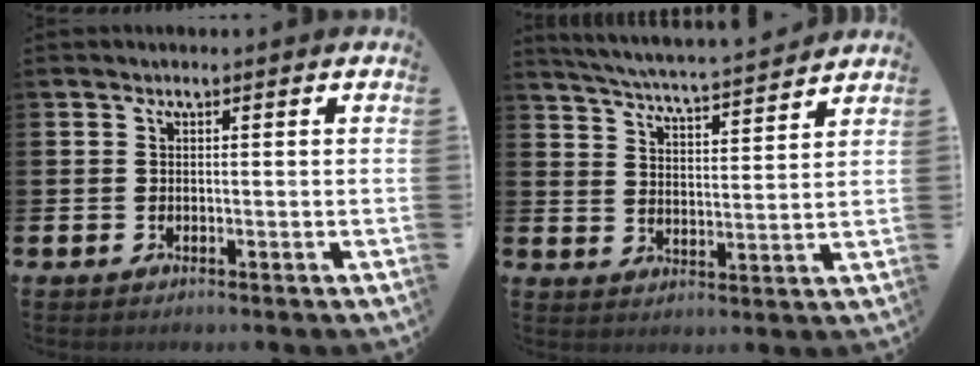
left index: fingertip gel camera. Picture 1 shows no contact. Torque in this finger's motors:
{"motor_torque": [0.98, -1.16, 0.59, 0.09]}